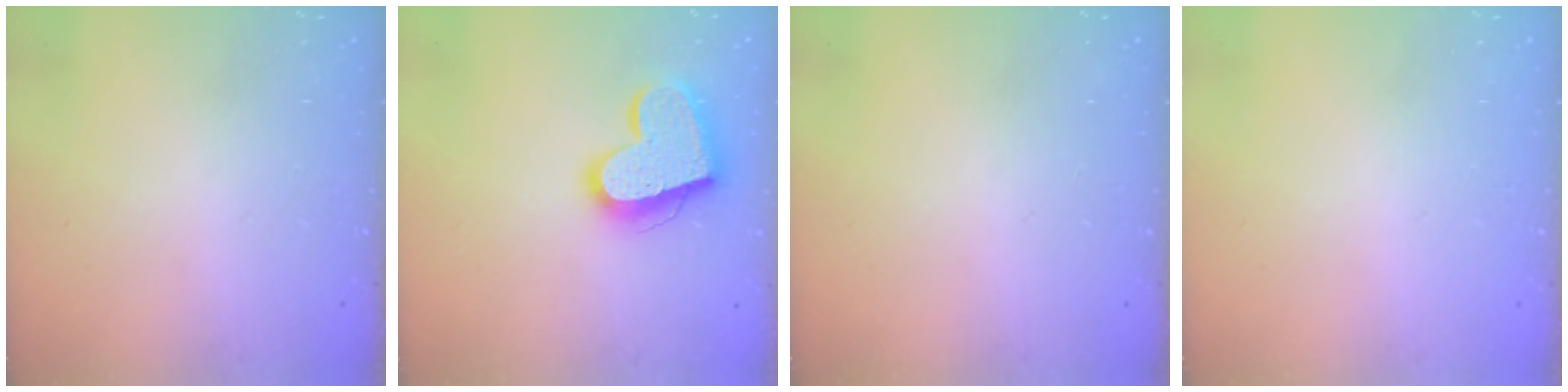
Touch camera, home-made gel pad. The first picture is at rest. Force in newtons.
{"total": 17.7, "press": 17.6, "slide": 1.5}
{"total": 0.0}
{"total": 0.0}